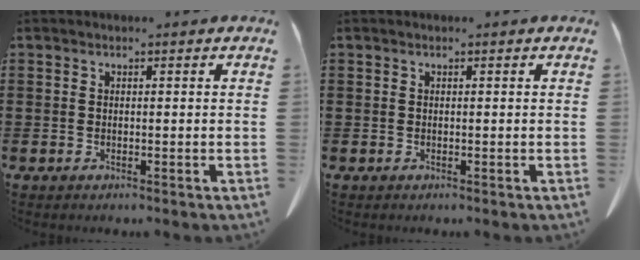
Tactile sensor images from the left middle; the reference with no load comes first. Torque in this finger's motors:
{"motor_torque": [-0.01, 0.01, 0.00, -0.01]}